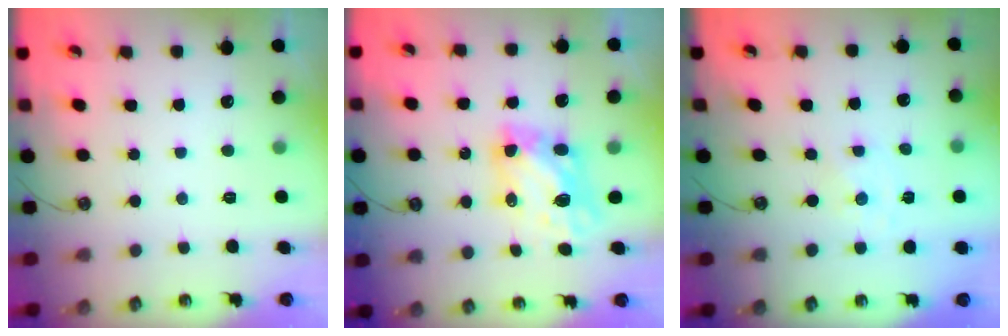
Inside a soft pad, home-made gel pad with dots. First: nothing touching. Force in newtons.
{"total": 6.3, "press": 6.3, "slide": 0.7}
{"total": 0.0}